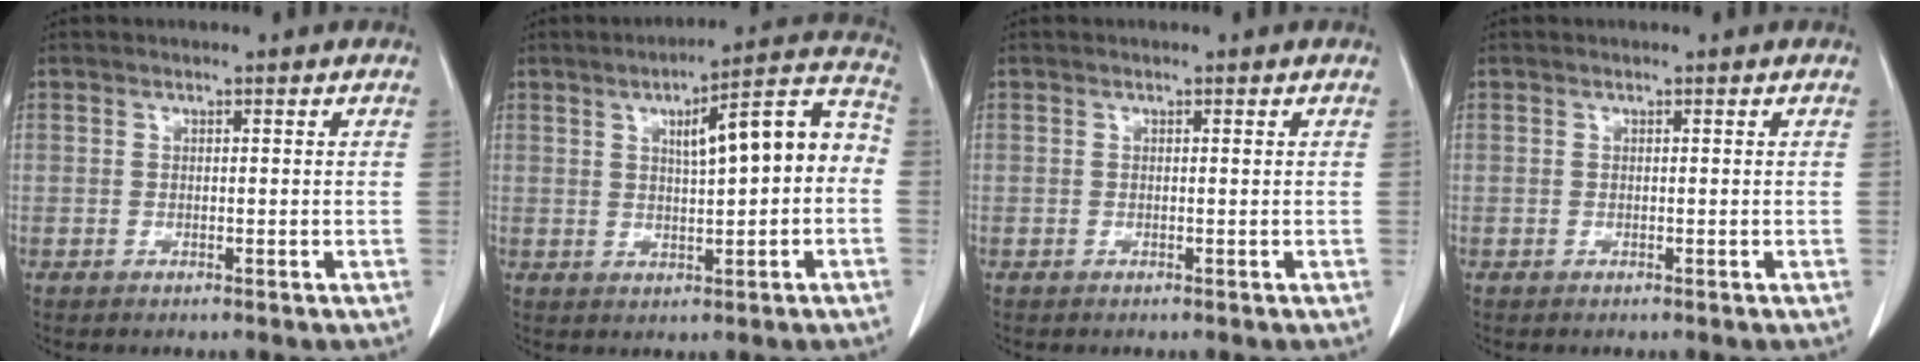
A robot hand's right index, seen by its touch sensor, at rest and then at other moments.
{"total": 11.1, "force": [0.9, 2.2, 10.8], "torque": [-0.144, 0.040, 0.011]}
{"total": 0.0}
{"total": 0.0}